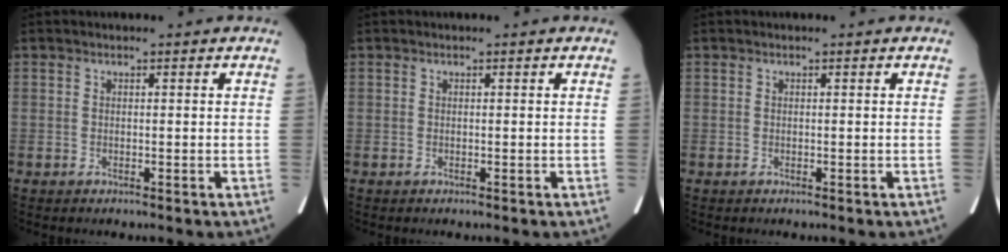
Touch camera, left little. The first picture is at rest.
{"total": 0.0}
{"total": 0.0}